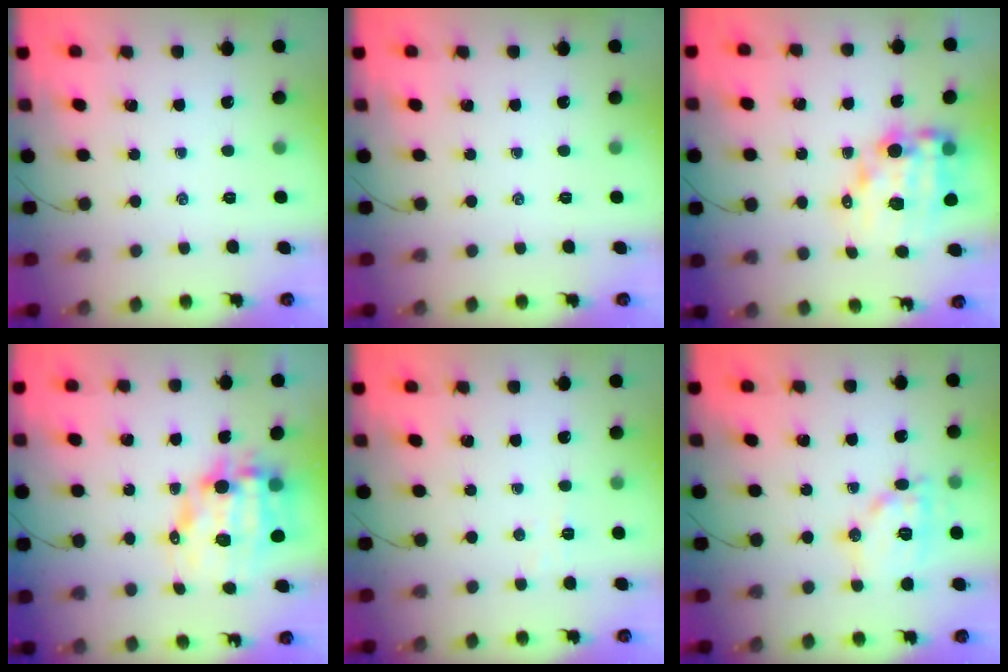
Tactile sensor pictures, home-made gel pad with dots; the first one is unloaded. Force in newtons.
{"total": 0.0}
{"total": 13.1, "press": 12.6, "slide": 3.4}
{"total": 11.7, "press": 11.2, "slide": 3.1}
{"total": 3.1, "press": 2.9, "slide": 1.0}
{"total": 12.1, "press": 12.0, "slide": 0.8}